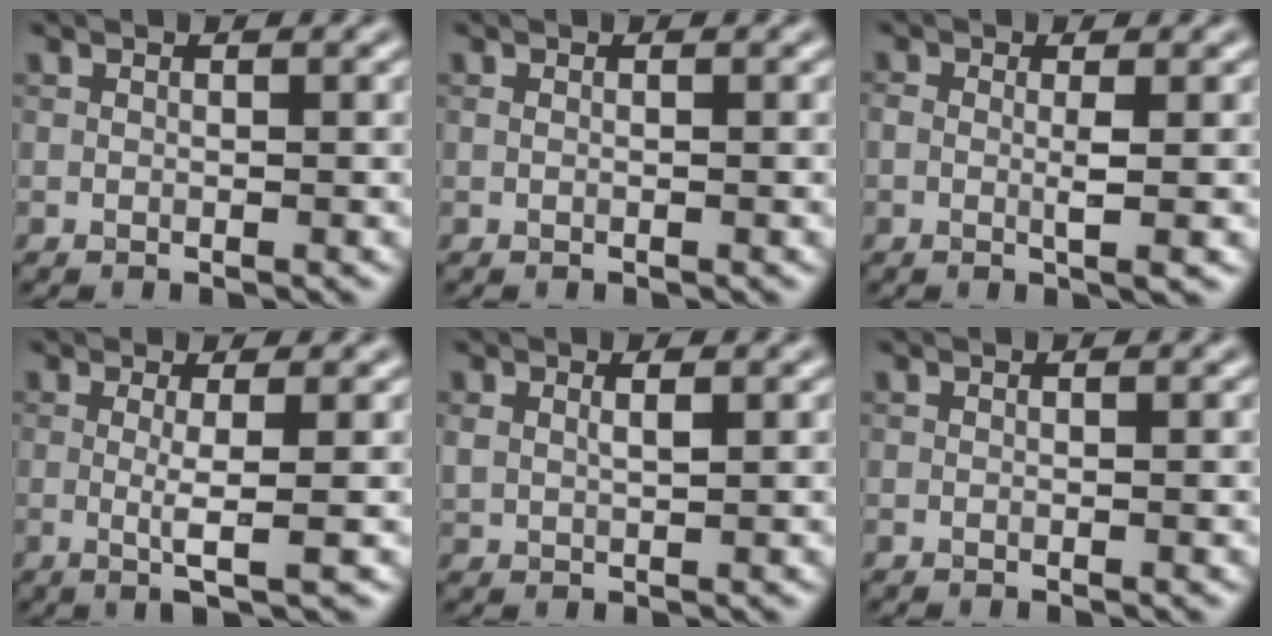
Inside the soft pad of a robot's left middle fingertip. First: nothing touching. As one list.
[{"total": 0.0}, {"total": 1.8, "force": [0.1, 0.3, 1.7], "torque": [-0.036, -0.001, -0.001]}, {"total": 2.8, "force": [-0.1, 0.4, 2.8], "torque": [-0.054, -0.008, -0.006]}, {"total": 1.5, "force": [0.8, 0.7, 1.1], "torque": [-0.030, -0.001, 0.019]}, {"total": 0.0}]